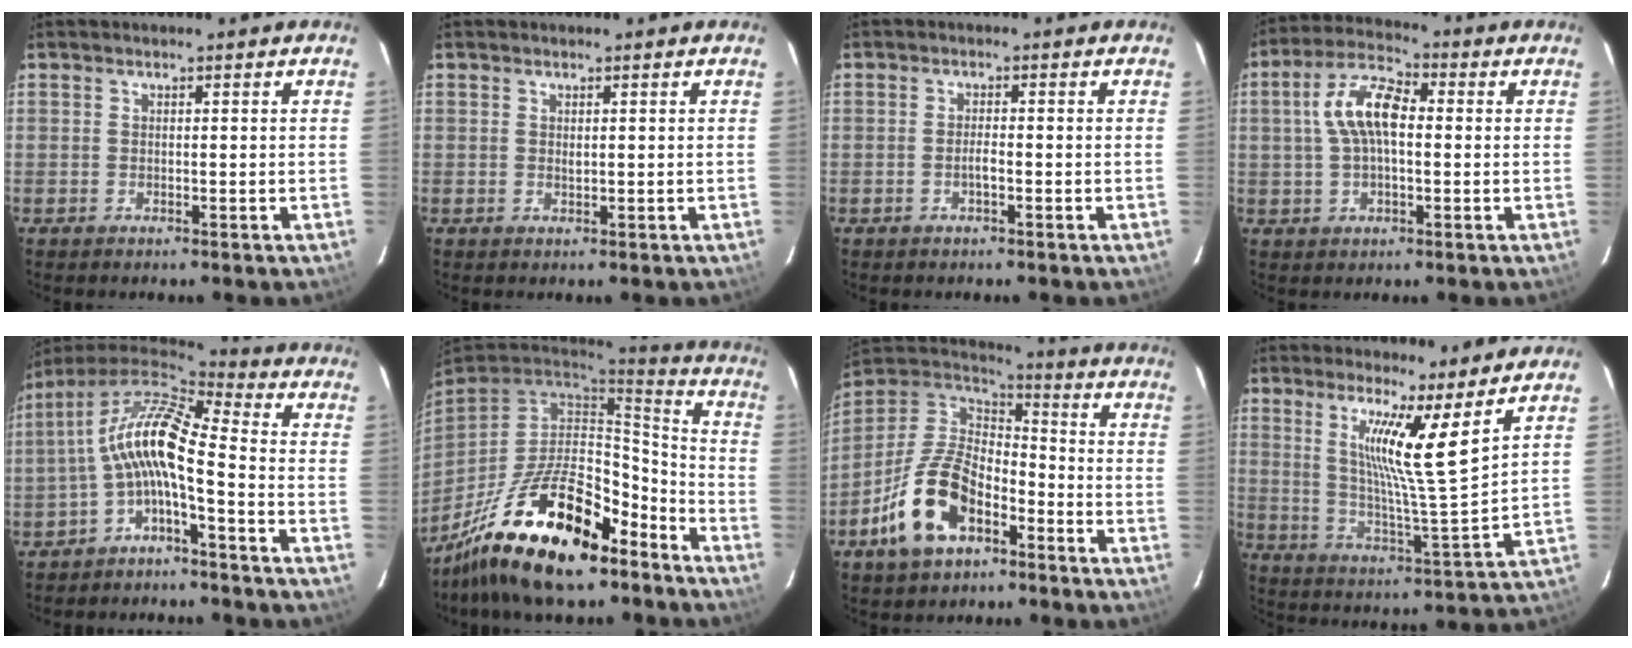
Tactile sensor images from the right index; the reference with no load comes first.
{"total": 0.6, "force": [0.3, 0.3, 0.4], "torque": [-0.008, 0.001, 0.007]}
{"total": 1.4, "force": [-0.6, 0.2, 1.3], "torque": [-0.025, 0.002, -0.012]}
{"total": 9.5, "force": [0.8, 4.7, 8.3], "torque": [-0.167, 0.025, 0.015]}
{"total": 11.0, "force": [-2.3, 2.5, 10.4], "torque": [-0.203, 0.017, -0.050]}
{"total": 24.7, "force": [-16.8, 9.7, 15.2], "torque": [-0.291, -0.002, -0.267]}
{"total": 16.1, "force": [-8.2, 8.8, 10.7], "torque": [-0.231, 0.006, -0.148]}
{"total": 11.2, "force": [6.6, -0.9, 9.0], "torque": [-0.144, -0.013, 0.114]}